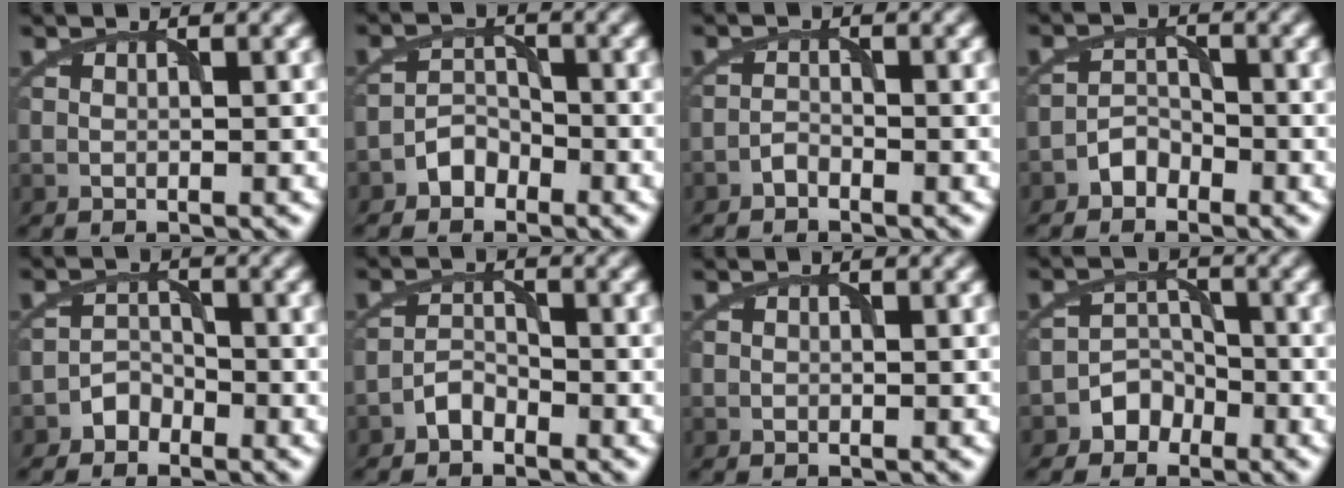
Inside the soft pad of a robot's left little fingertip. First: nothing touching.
{"total": 2.2, "force": [-1.8, 1.3, 0.3], "torque": [0.003, 0.012, -0.034]}
{"total": 1.0, "force": [-1.0, 0.2, 0.0], "torque": [0.002, 0.004, -0.019]}
{"total": 2.0, "force": [-1.7, 1.1, 0.2], "torque": [0.004, 0.011, -0.031]}
{"total": 1.8, "force": [-1.5, 1.0, -0.1], "torque": [0.011, 0.011, -0.028]}
{"total": 1.8, "force": [-1.6, 0.7, 0.4], "torque": [-0.002, 0.010, -0.032]}
{"total": 0.0}
{"total": 2.5, "force": [-1.9, 1.7, 0.0], "torque": [0.017, 0.009, -0.031]}